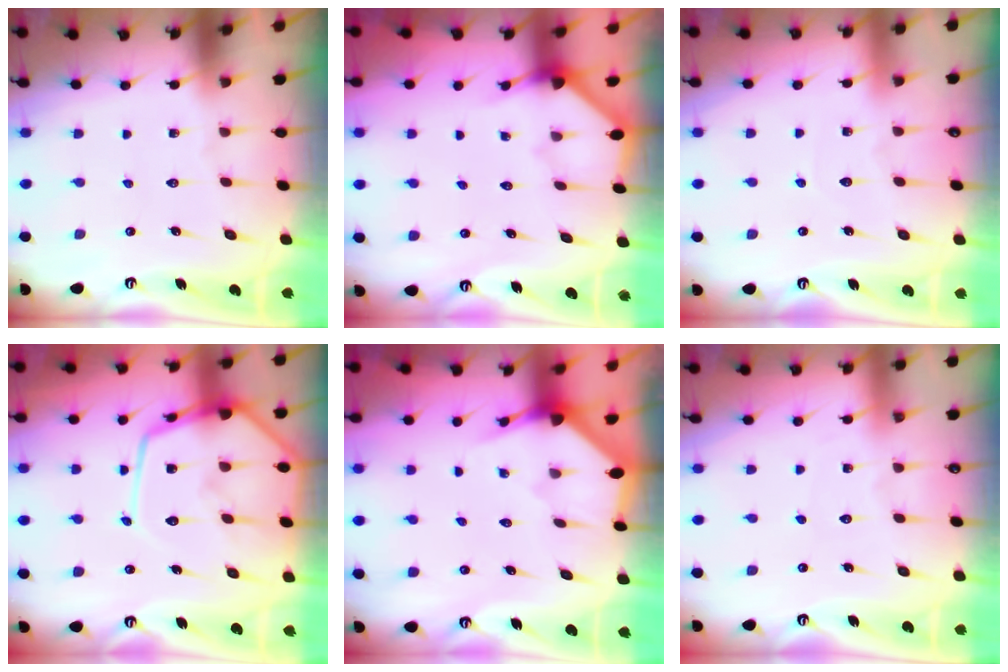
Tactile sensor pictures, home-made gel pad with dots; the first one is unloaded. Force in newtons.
{"total": 2.9, "press": 2.8, "slide": 0.4}
{"total": 2.9, "press": 2.9, "slide": 0.2}
{"total": 16.9, "press": 16.8, "slide": 1.7}
{"total": 2.4, "press": 2.4, "slide": 0.2}
{"total": 3.5, "press": 3.4, "slide": 0.7}